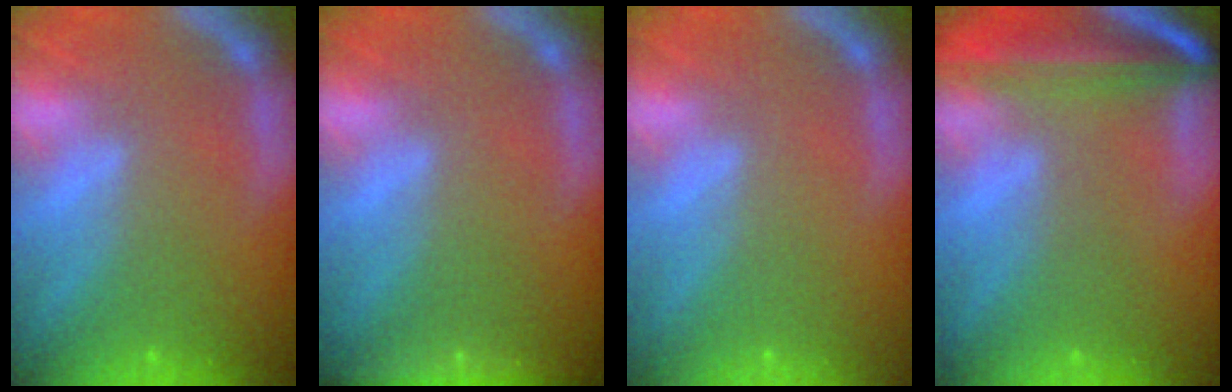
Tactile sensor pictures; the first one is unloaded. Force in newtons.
{"total": 4.0}
{"total": 0.0}
{"total": 10.1}